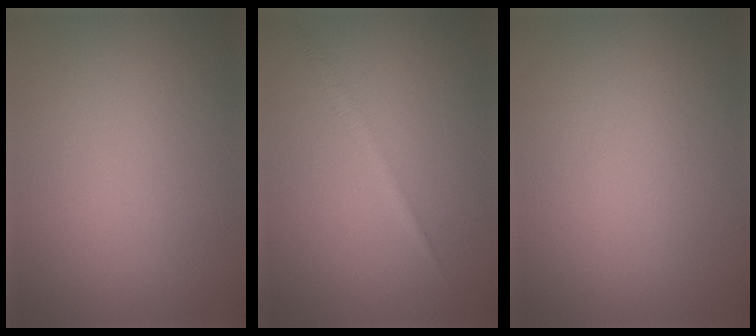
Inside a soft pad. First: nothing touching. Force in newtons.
{"total": 1.4, "press": 1.4, "slide": 0.1}
{"total": 0.0}